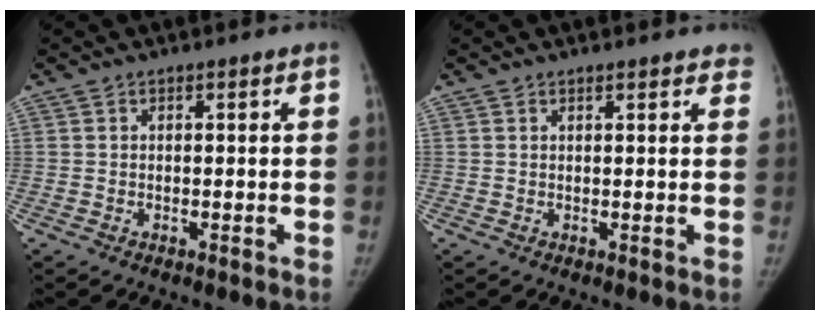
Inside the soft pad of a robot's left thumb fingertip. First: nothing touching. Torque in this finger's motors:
{"motor_torque": [-0.36, 0.22, -0.39, 0.33, 0.00]}